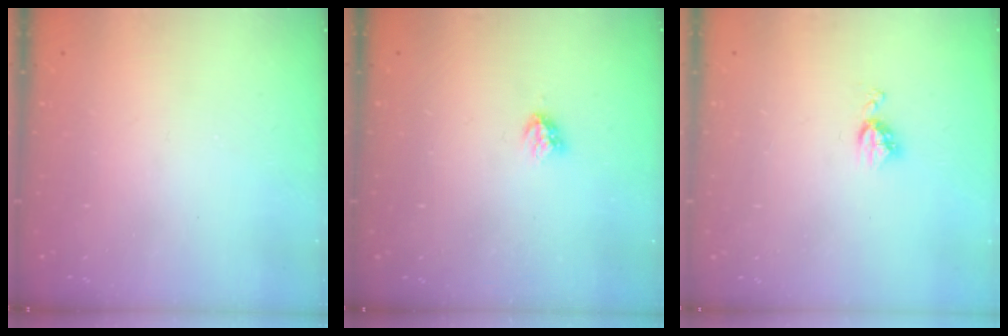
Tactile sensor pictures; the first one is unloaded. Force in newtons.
{"total": 3.1, "press": 3.1, "slide": 0.3}
{"total": 5.0, "press": 4.9, "slide": 0.7}